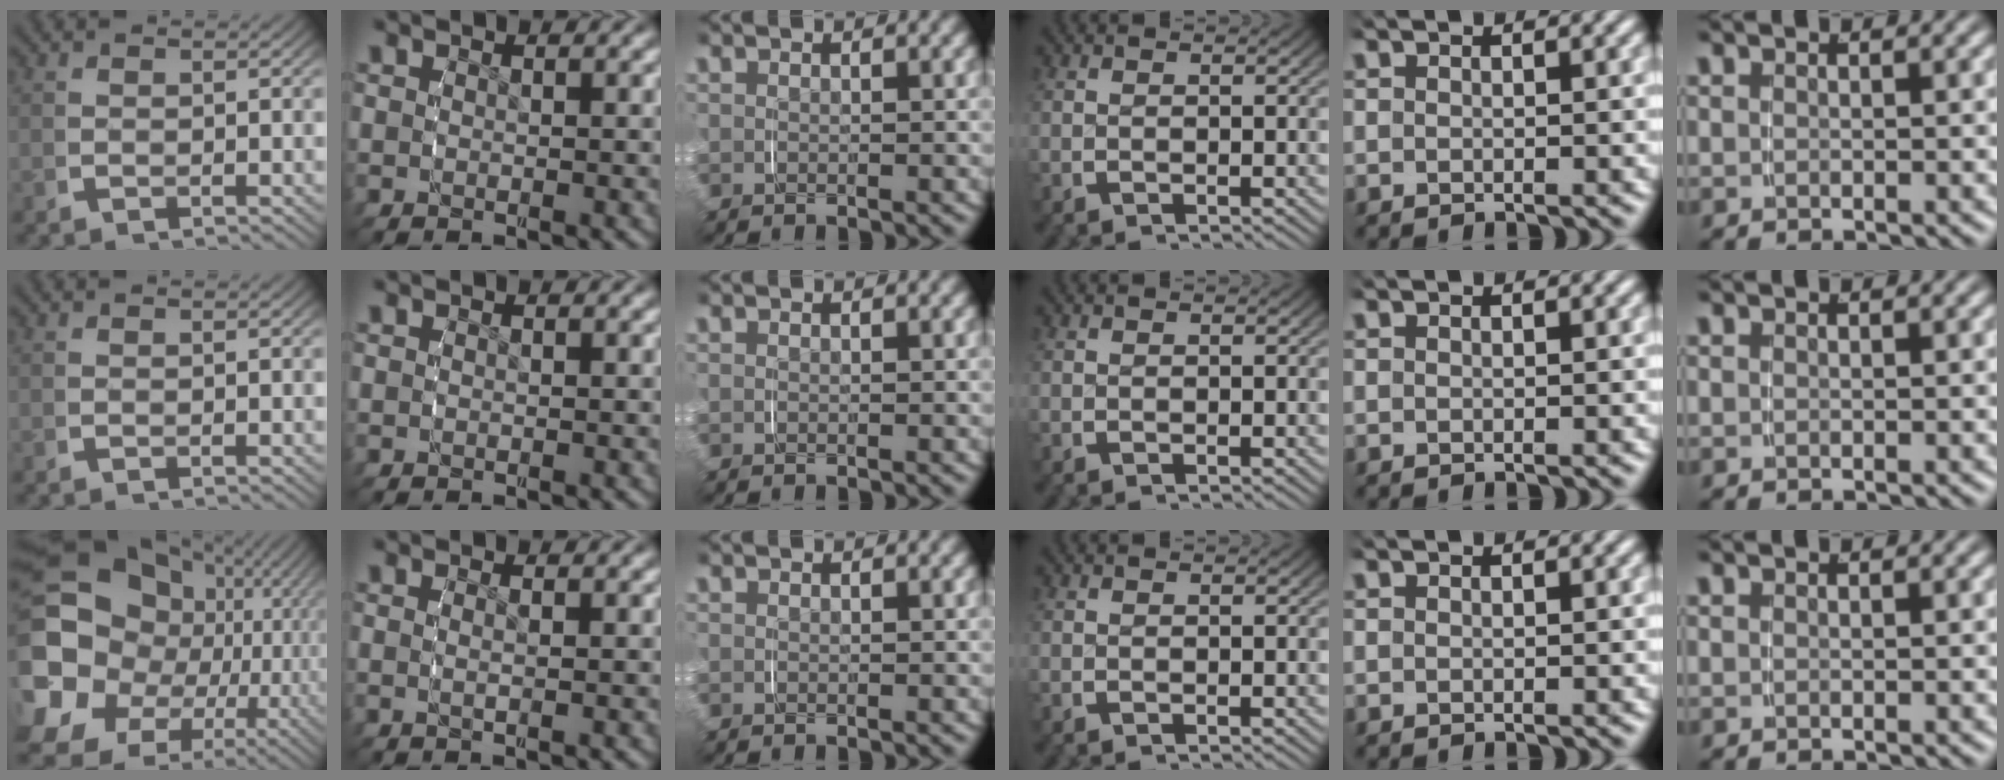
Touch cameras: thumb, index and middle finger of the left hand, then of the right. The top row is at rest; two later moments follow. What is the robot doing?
{"motion": "grasp_and_lifting", "object": "napkin"}